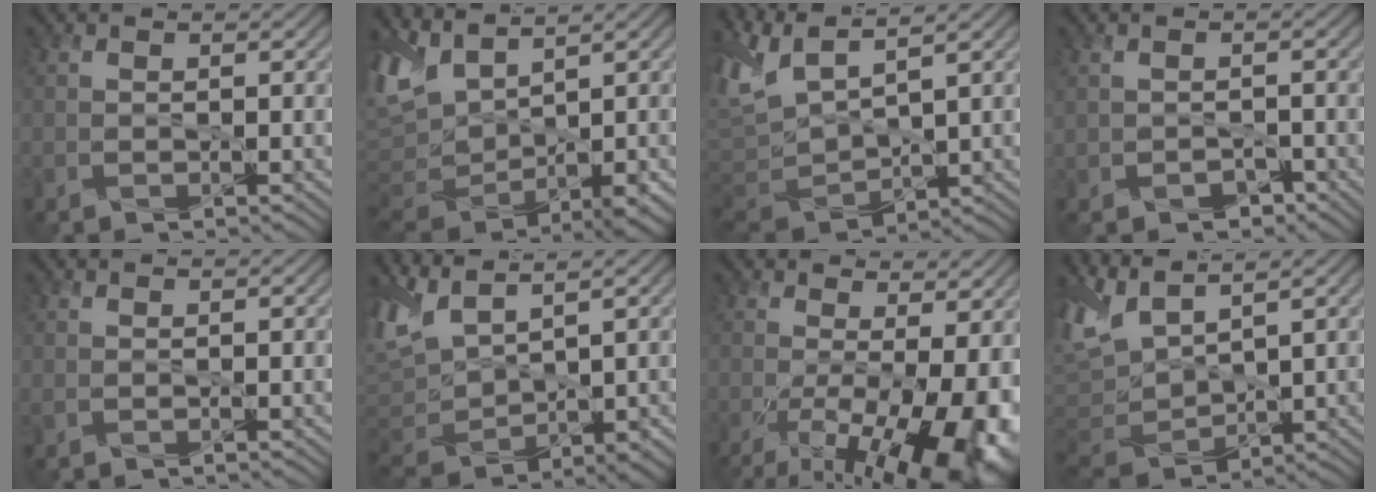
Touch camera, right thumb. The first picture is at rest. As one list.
[{"total": 10.9, "force": [4.3, 5.9, 8.1], "torque": [-0.216, -0.002, 0.089]}, {"total": 8.6, "force": [4.2, 3.2, 6.8], "torque": [-0.185, 0.008, 0.079]}, {"total": 2.2, "force": [-1.3, 1.5, 1.0], "torque": [-0.021, -0.006, -0.020]}, {"total": 0.0}, {"total": 9.3, "force": [4.9, 4.2, 6.8], "torque": [-0.196, 0.003, 0.100]}, {"total": 14.9, "force": [-4.0, 5.9, 13.0], "torque": [-0.195, -0.028, -0.035]}, {"total": 9.2, "force": [5.1, 4.1, 6.5], "torque": [-0.195, 0.009, 0.095]}]